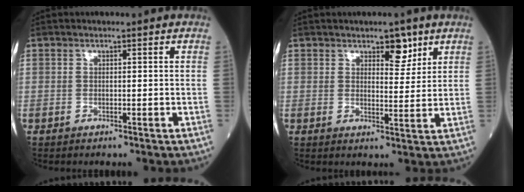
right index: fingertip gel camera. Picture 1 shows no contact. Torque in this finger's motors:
{"motor_torque": [0.11, 0.13, 0.03, 0.01]}